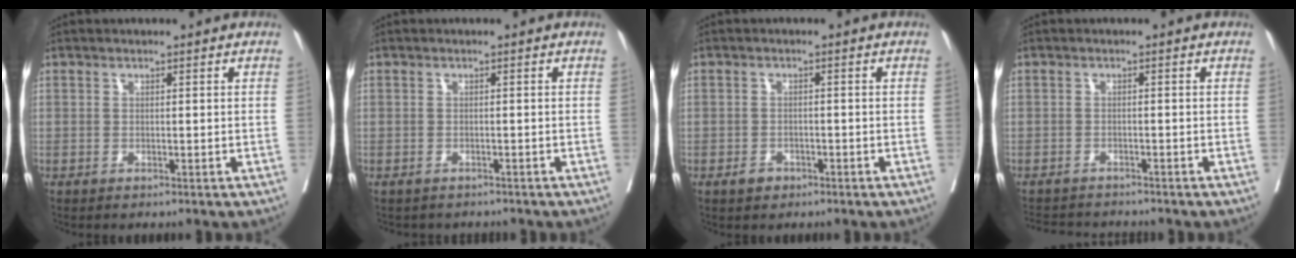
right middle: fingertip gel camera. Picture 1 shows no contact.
{"total": 3.2, "force": [-2.8, 1.3, 0.5], "torque": [-0.007, -0.002, -0.037]}
{"total": 2.0, "force": [-1.3, 1.3, 0.7], "torque": [-0.011, 0.004, -0.017]}
{"total": 5.2, "force": [-5.2, 0.3, 0.6], "torque": [-0.002, -0.007, -0.083]}